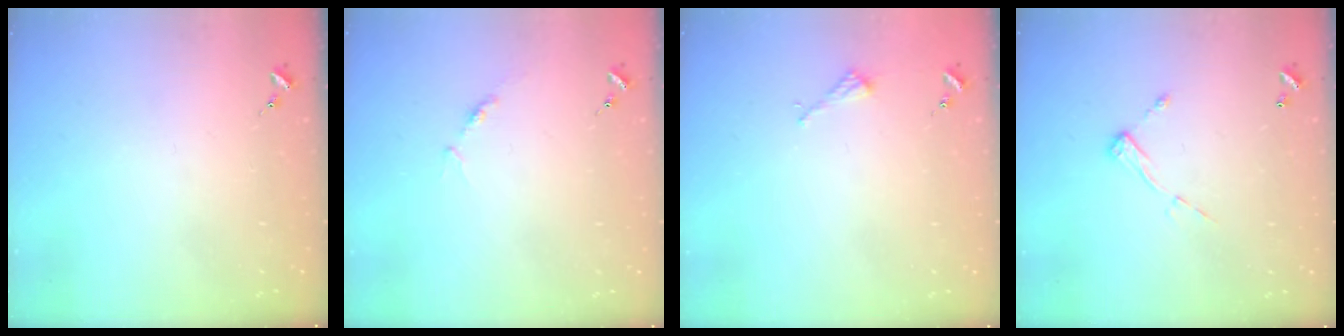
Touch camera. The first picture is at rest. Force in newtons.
{"total": 4.7, "press": 4.7, "slide": 0.5}
{"total": 2.2, "press": 2.2, "slide": 0.2}
{"total": 6.9, "press": 6.9, "slide": 0.4}